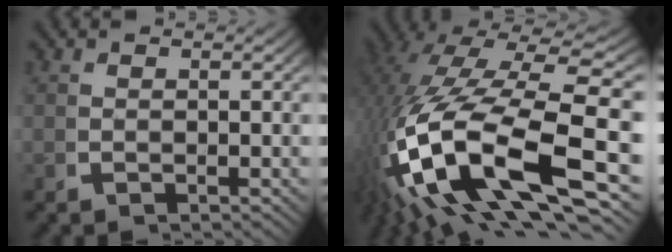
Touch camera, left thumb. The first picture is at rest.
{"total": 17.6, "force": [-1.8, 9.1, 14.9], "torque": [-0.340, -0.055, 0.012]}